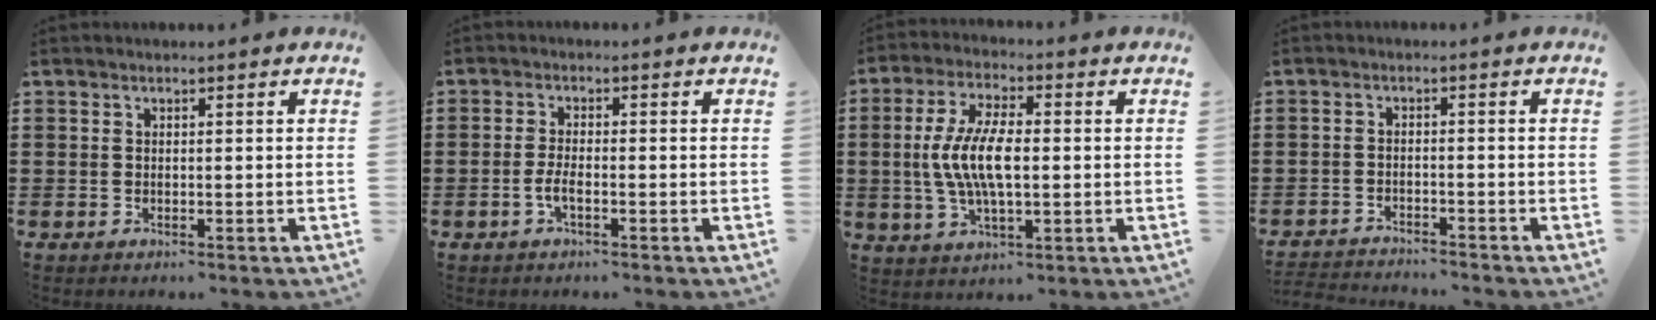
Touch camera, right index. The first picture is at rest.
{"total": 2.4, "force": [-1.1, 0.5, 2.1], "torque": [-0.044, 0.000, -0.023]}
{"total": 9.2, "force": [-0.2, 3.4, 8.5], "torque": [-0.195, -0.007, -0.014]}
{"total": 2.3, "force": [-2.3, 0.0, -0.1], "torque": [-0.004, 0.001, -0.051]}